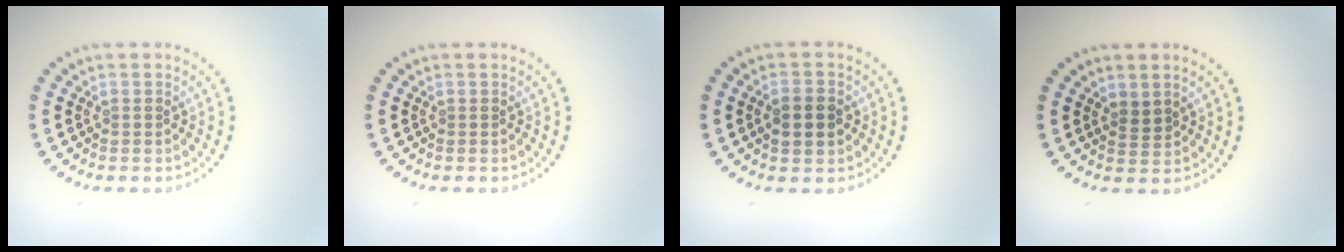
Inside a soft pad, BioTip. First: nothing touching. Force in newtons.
{"total": 0.0}
{"total": 3.3, "press": 3.3, "slide": 0.2}
{"total": 1.4, "press": 1.2, "slide": 0.8}